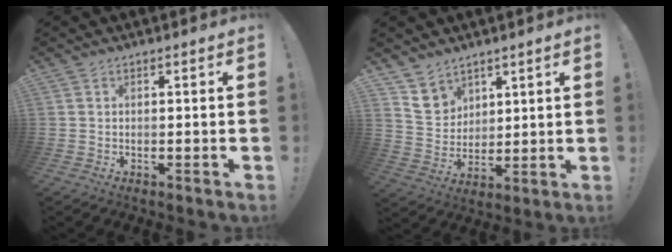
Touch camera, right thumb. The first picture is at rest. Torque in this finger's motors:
{"motor_torque": [-0.06, 0.12, -0.04, 0.10, 0.02]}